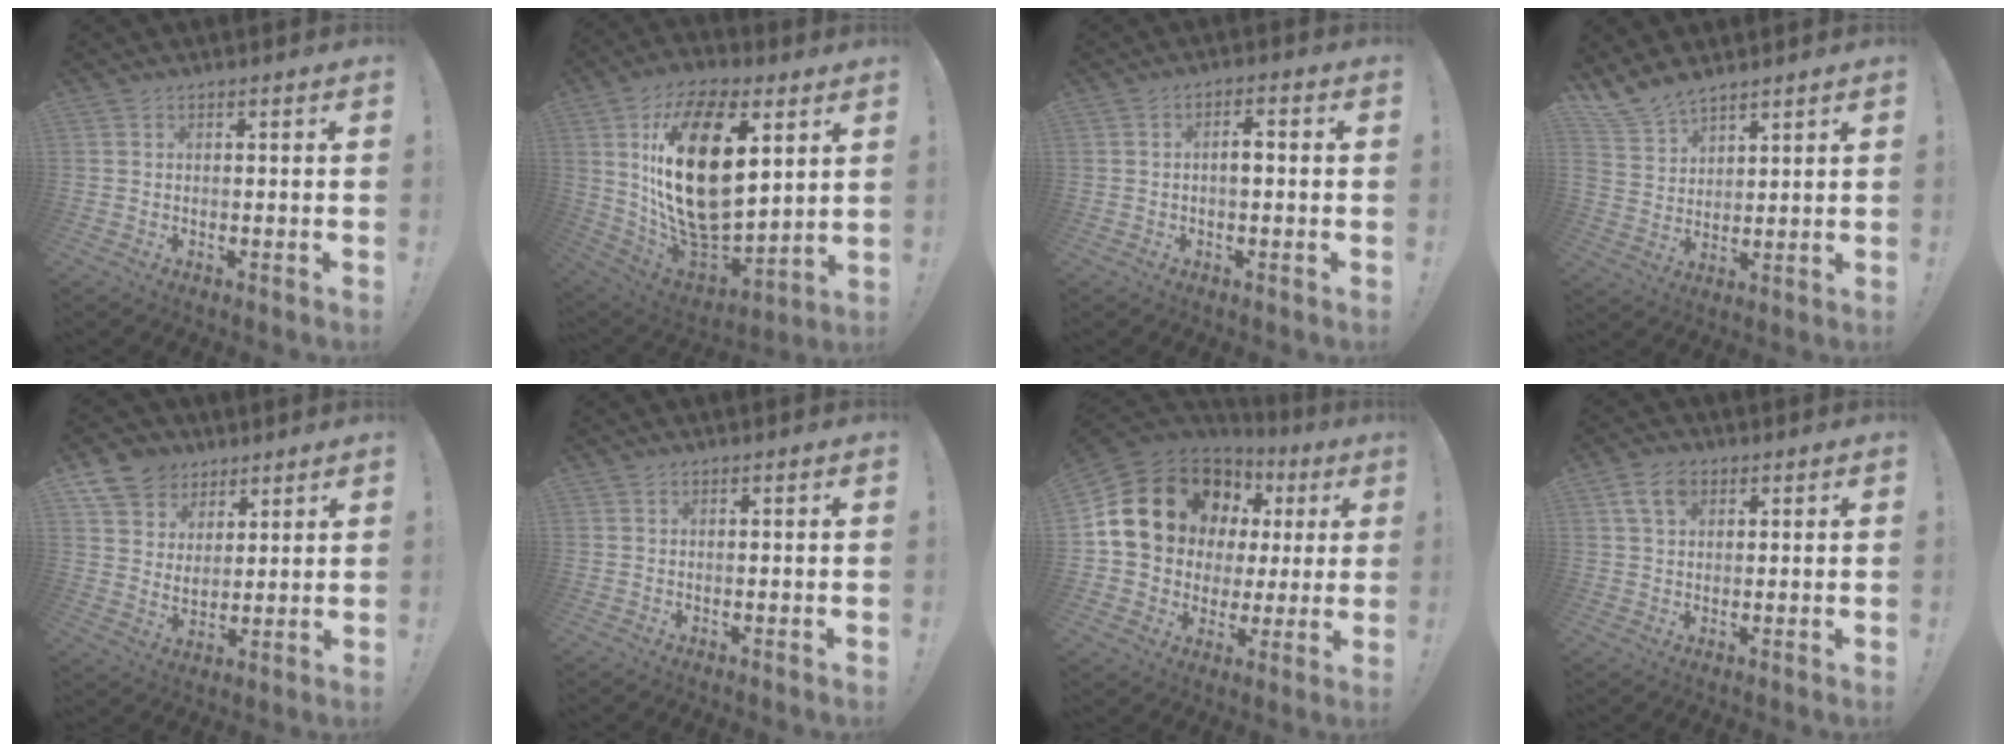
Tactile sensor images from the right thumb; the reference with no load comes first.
{"total": 27.2, "force": [7.3, 14.7, 21.7], "torque": [-0.439, -0.036, 0.130]}
{"total": 3.1, "force": [-0.7, 1.3, 2.7], "torque": [-0.043, 0.009, -0.015]}
{"total": 8.3, "force": [7.2, 3.6, 1.9], "torque": [-0.055, -0.047, 0.146]}
{"total": 9.7, "force": [6.5, 6.9, 1.9], "torque": [-0.040, -0.048, 0.130]}
{"total": 0.0}
{"total": 19.9, "force": [8.4, 14.6, 10.6], "torque": [-0.175, -0.038, 0.189]}
{"total": 6.3, "force": [2.6, 4.1, 4.0], "torque": [-0.073, 0.003, 0.051]}